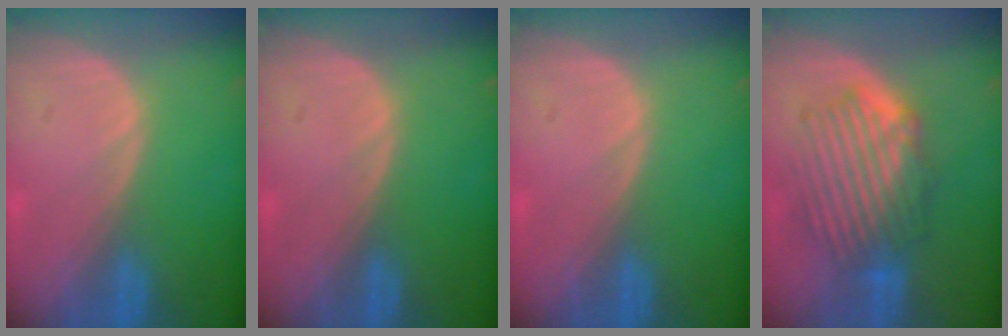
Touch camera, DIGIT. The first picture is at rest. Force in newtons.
{"total": 0.0}
{"total": 0.0}
{"total": 8.3, "press": 8.0, "slide": 2.4}